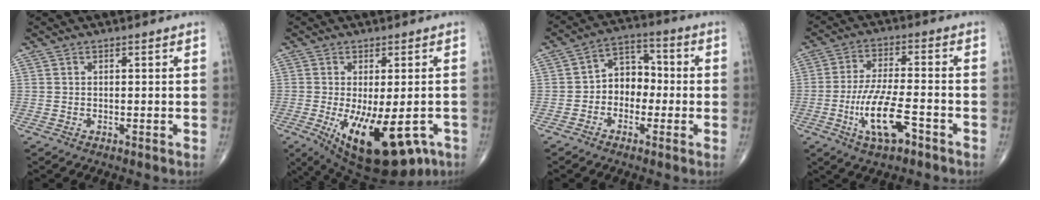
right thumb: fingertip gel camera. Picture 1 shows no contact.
{"total": 17.8, "force": [-6.9, 7.5, 14.6], "torque": [-0.198, -0.020, -0.084]}
{"total": 7.6, "force": [-1.2, 5.9, 4.6], "torque": [-0.036, 0.034, -0.038]}
{"total": 10.8, "force": [-4.6, 3.5, 9.1], "torque": [-0.181, 0.020, -0.081]}